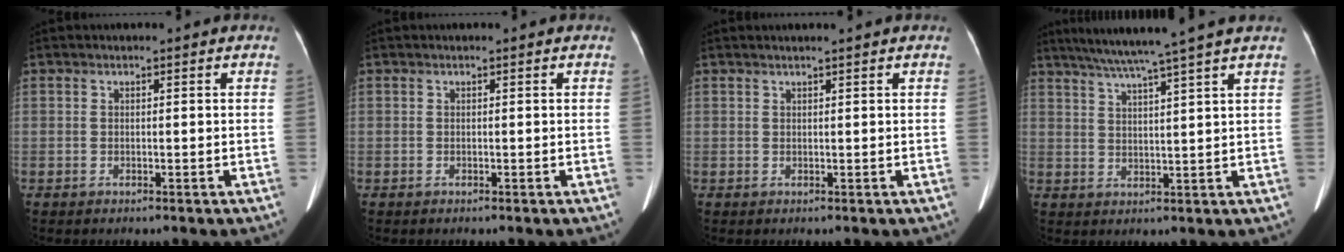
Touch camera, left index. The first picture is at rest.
{"total": 0.0}
{"total": 0.5, "force": [0.1, -0.4, 0.3], "torque": [-0.004, 0.008, 0.012]}
{"total": 9.0, "force": [7.0, -2.3, 5.2], "torque": [-0.086, 0.004, 0.106]}